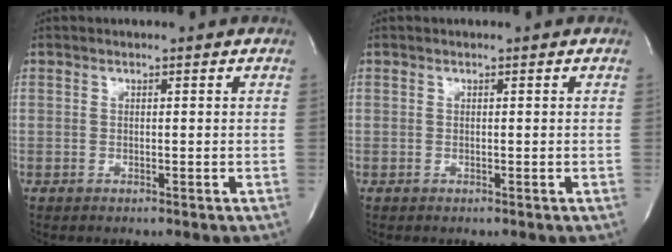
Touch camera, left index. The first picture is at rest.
{"total": 0.0}